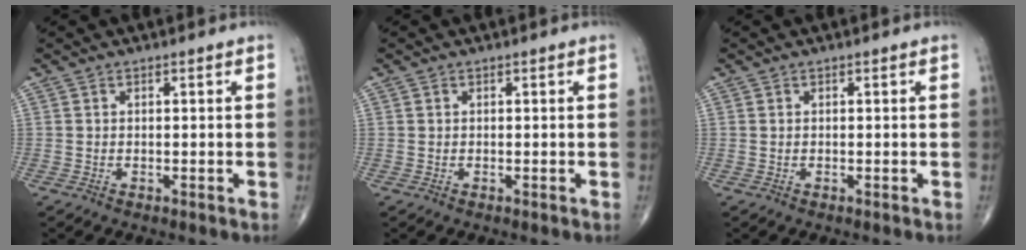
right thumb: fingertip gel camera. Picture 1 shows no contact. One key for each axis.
{"total": 0.0}
{"total": 0.0}